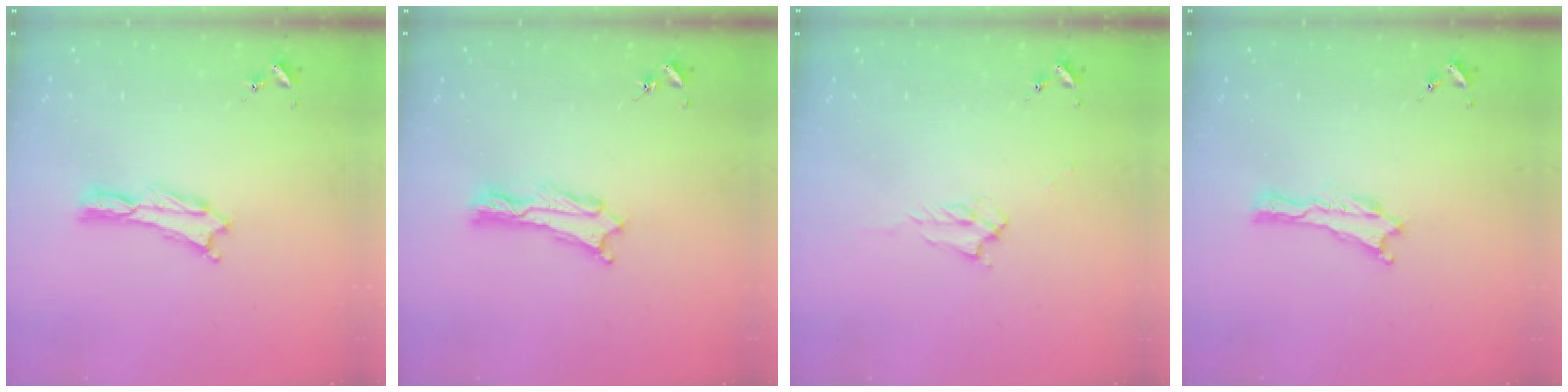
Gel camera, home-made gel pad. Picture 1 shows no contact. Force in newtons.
{"total": 1.1, "press": 1.1, "slide": 0.2}
{"total": 1.7, "press": 1.6, "slide": 0.2}
{"total": 0.0}